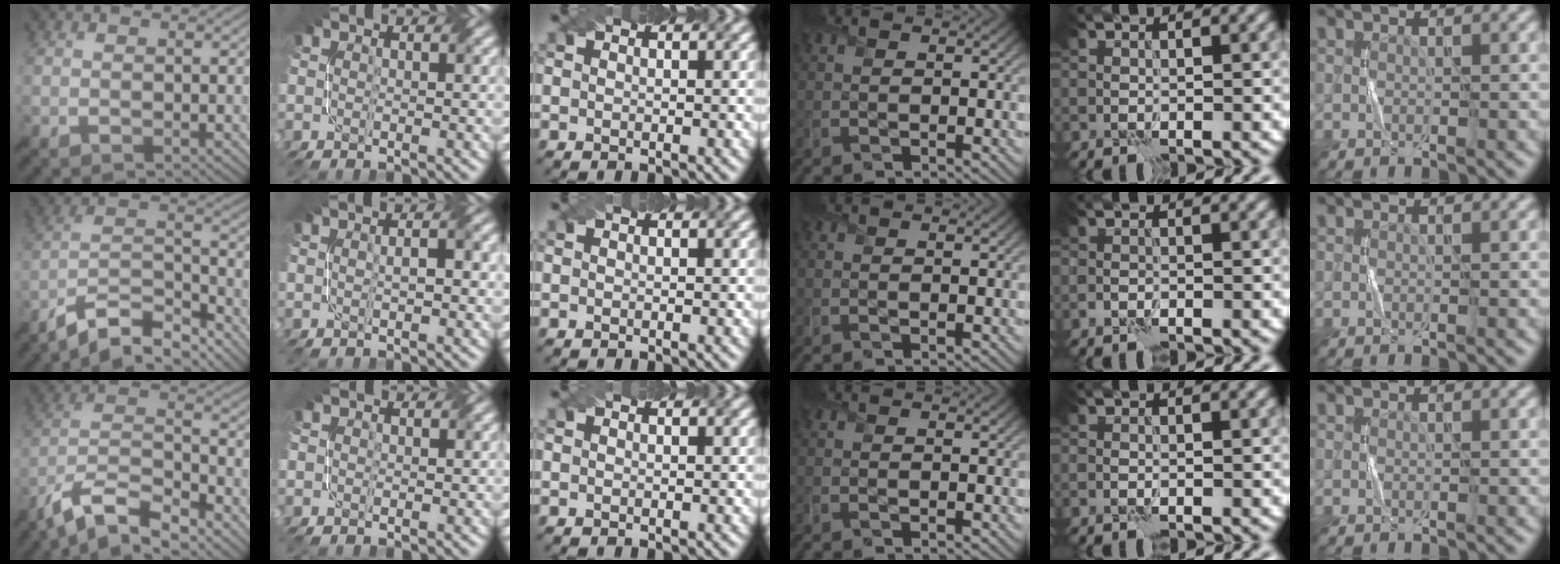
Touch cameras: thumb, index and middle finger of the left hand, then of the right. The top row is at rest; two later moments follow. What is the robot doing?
{"motion": "twist", "object": "screw"}